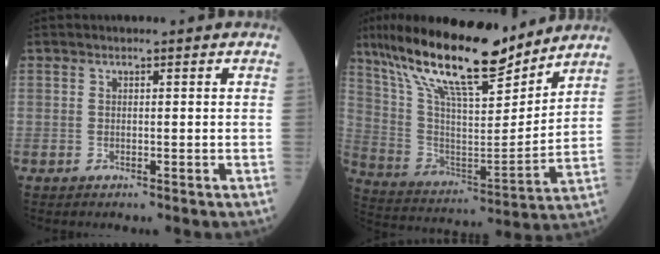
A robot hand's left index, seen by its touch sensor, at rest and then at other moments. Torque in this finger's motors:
{"motor_torque": [1.01, -1.13, 1.05, 0.21]}